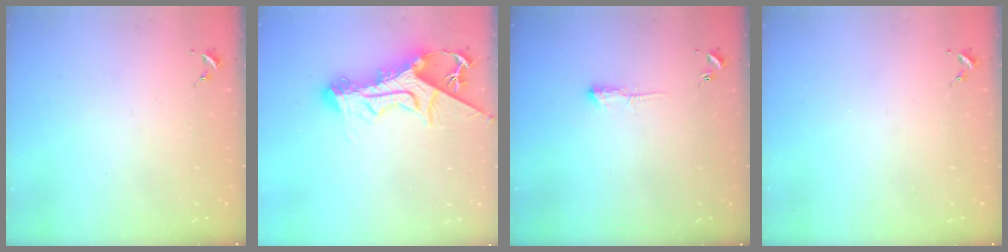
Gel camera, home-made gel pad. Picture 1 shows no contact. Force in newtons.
{"total": 16.0, "press": 15.9, "slide": 1.9}
{"total": 3.4, "press": 3.4, "slide": 0.6}
{"total": 0.0}